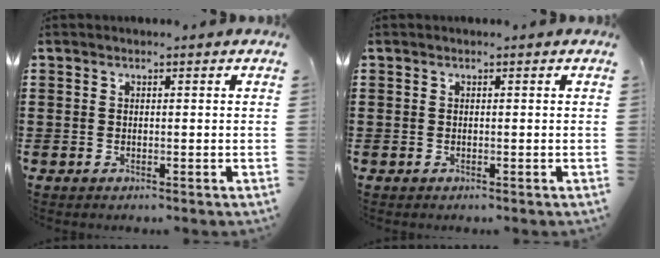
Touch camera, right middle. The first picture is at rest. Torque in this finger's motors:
{"motor_torque": [0.05, -0.07, 0.00, 0.02]}